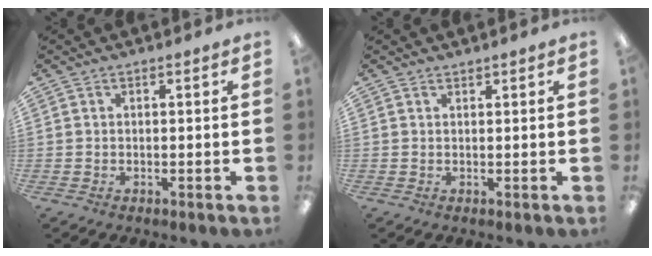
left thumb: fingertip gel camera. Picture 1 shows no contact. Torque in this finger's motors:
{"motor_torque": [0.08, -0.01, -0.27, 0.10, -0.01]}